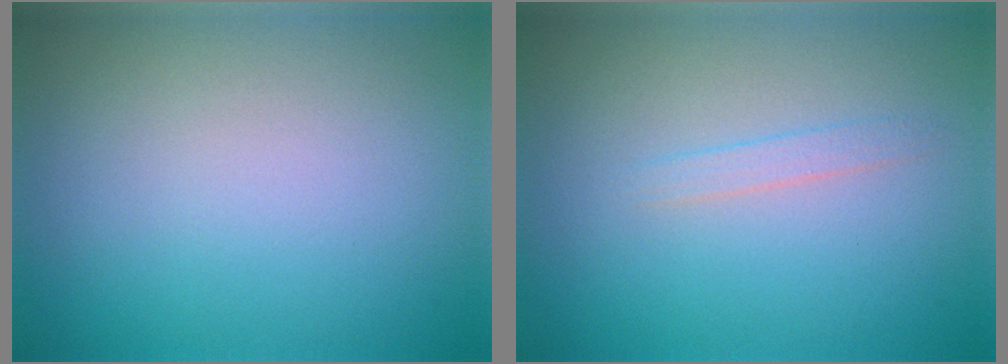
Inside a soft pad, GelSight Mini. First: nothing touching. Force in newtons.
{"total": 0.9, "press": 0.8, "slide": 0.1}